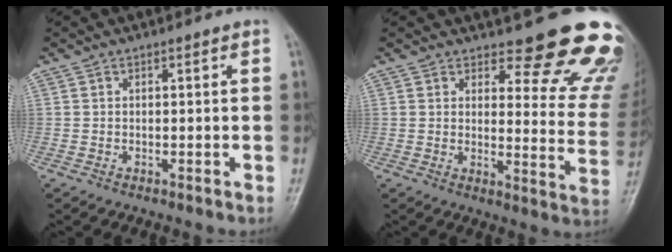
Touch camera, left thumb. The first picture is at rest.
{"total": 17.3, "force": [15.0, 5.5, 6.7], "torque": [-0.016, -0.129, 0.158]}